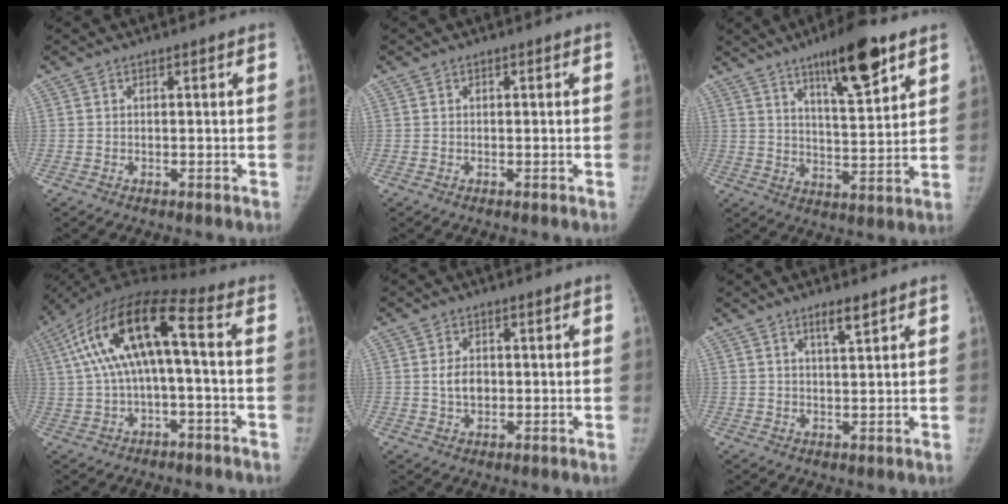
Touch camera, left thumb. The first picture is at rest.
{"total": 0.0}
{"total": 14.0, "force": [8.4, 3.5, 10.6], "torque": [-0.141, -0.046, 0.134]}
{"total": 15.4, "force": [1.3, 5.2, 14.4], "torque": [-0.292, 0.064, 0.024]}
{"total": 3.7, "force": [0.1, 2.6, 2.6], "torque": [-0.039, 0.003, 0.005]}
{"total": 3.3, "force": [2.2, 0.6, 2.4], "torque": [-0.038, -0.014, 0.040]}